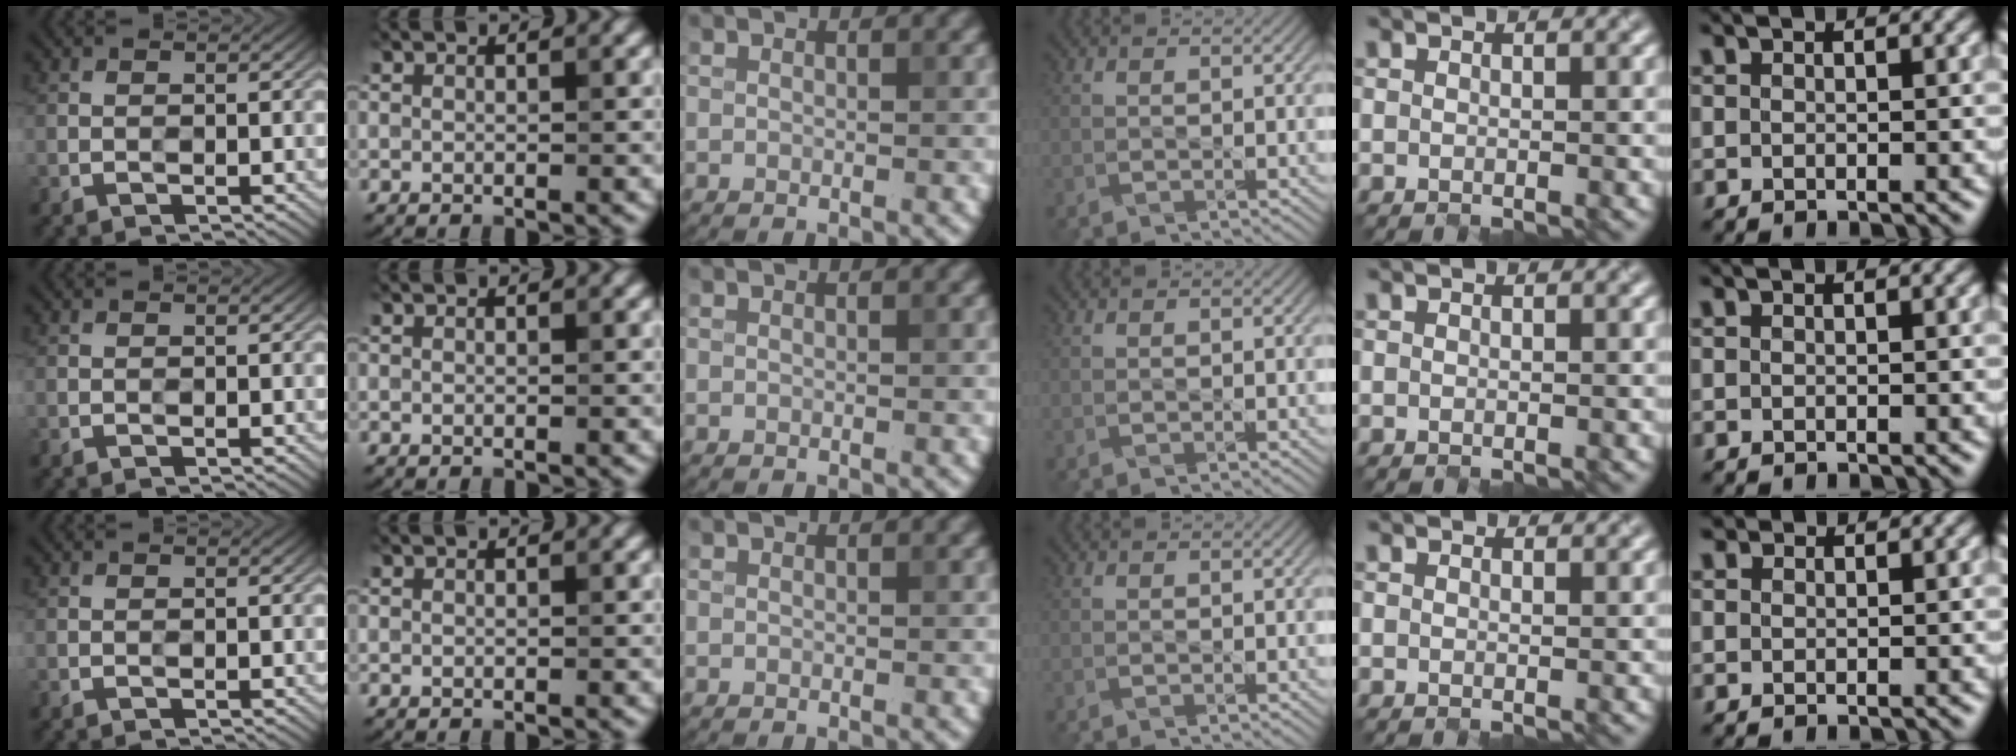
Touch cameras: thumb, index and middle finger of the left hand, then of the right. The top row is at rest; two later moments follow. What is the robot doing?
{"motion": "close", "object": "pencil case"}